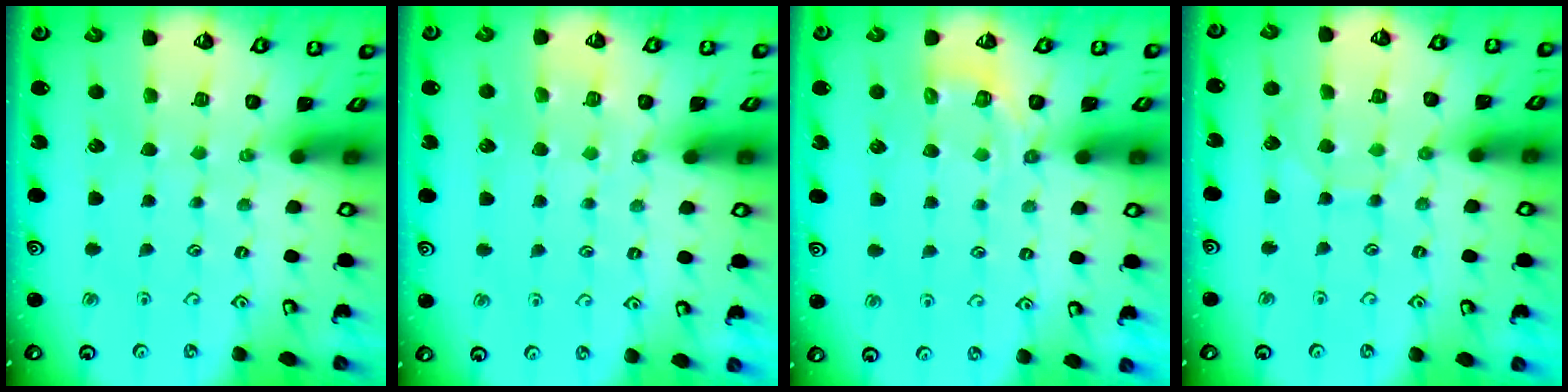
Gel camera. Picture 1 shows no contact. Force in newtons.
{"total": 4.0, "press": 4.0, "slide": 0.8}
{"total": 3.9, "press": 3.3, "slide": 2.2}
{"total": 6.3, "press": 6.3, "slide": 0.4}